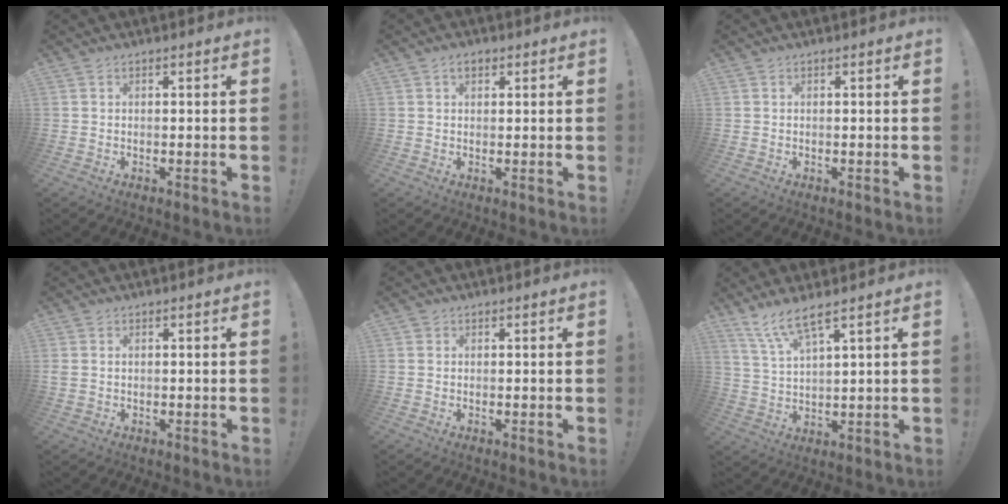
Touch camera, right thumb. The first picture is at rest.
{"total": 2.5, "force": [1.3, 1.5, 1.5], "torque": [-0.016, -0.001, 0.021]}
{"total": 0.0}
{"total": 1.3, "force": [0.4, 1.0, 0.7], "torque": [-0.019, 0.004, 0.009]}
{"total": 0.7, "force": [0.3, 0.7, 0.0], "torque": [0.007, -0.002, 0.004]}
{"total": 7.8, "force": [5.9, 1.3, 4.9], "torque": [-0.098, -0.027, 0.108]}